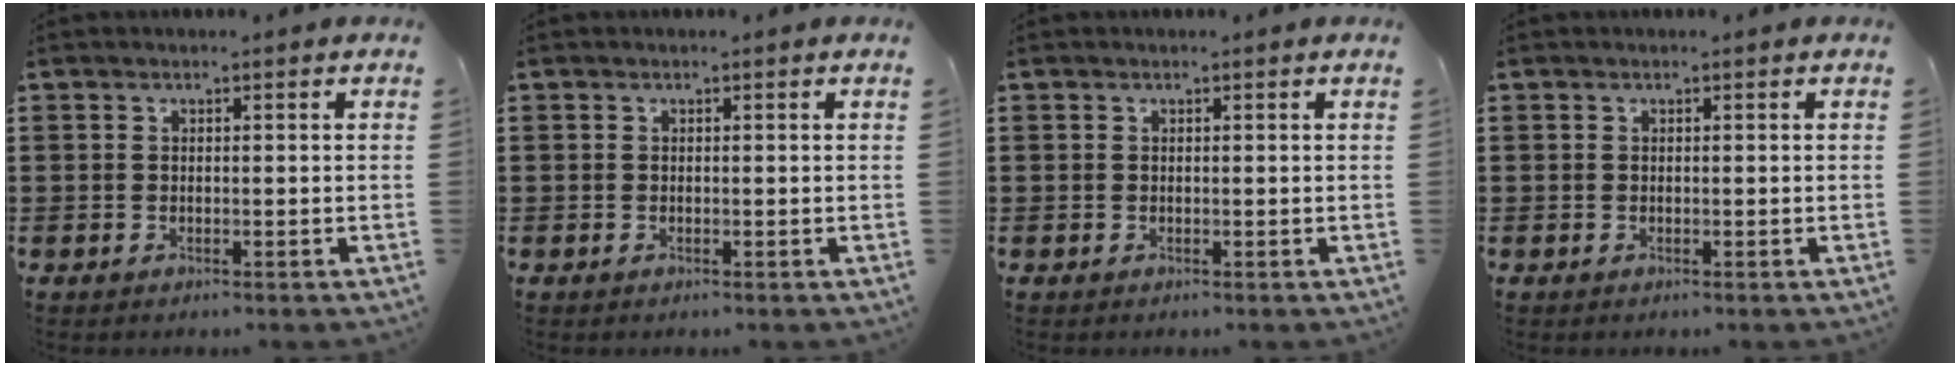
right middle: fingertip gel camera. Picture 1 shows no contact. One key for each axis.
{"total": 0.0}
{"total": 0.0}
{"total": 0.0}